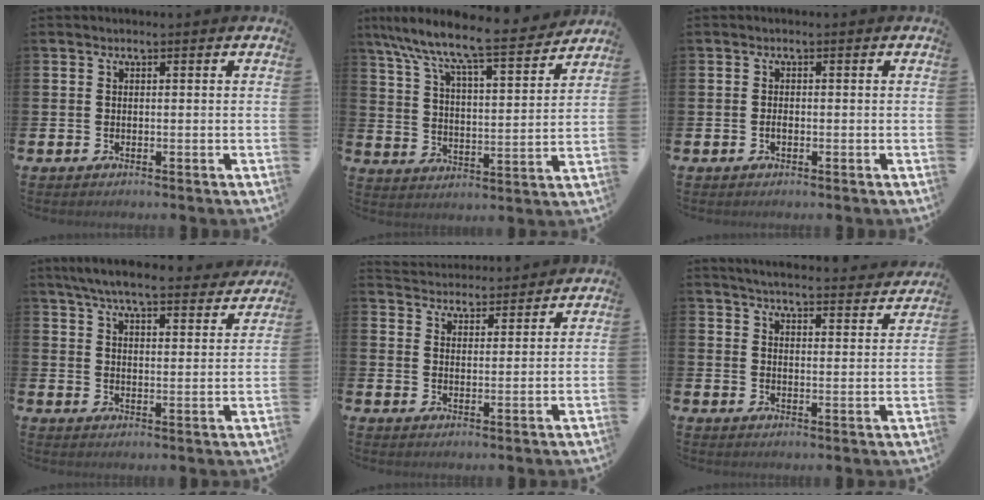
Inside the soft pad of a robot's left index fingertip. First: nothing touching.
{"total": 9.1, "force": [8.2, 1.0, 3.7], "torque": [-0.099, -0.064, 0.133]}
{"total": 0.9, "force": [-0.3, 0.5, 0.7], "torque": [-0.013, 0.001, -0.007]}
{"total": 6.6, "force": [6.2, 0.9, 2.1], "torque": [-0.048, -0.044, 0.104]}
{"total": 4.3, "force": [4.3, 0.7, -0.3], "torque": [-0.001, -0.032, 0.075]}
{"total": 5.1, "force": [5.0, 0.2, 0.9], "torque": [-0.018, -0.046, 0.083]}